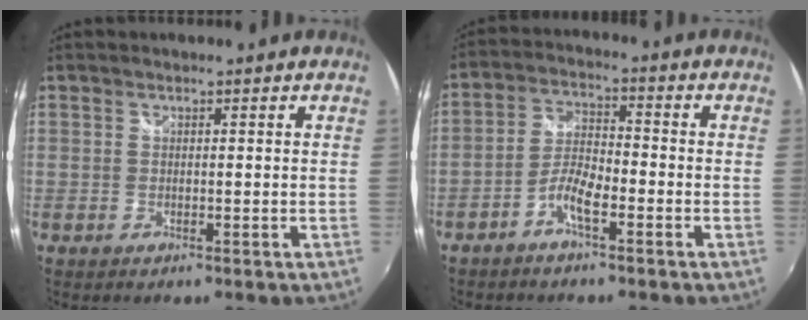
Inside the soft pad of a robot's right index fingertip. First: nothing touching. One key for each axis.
{"total": 5.4, "fx": -3.3, "fy": 1.4, "fz": 4.0, "tx": -0.091, "ty": 0.010, "tz": -0.064}